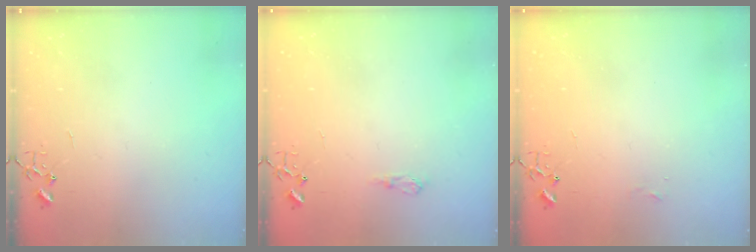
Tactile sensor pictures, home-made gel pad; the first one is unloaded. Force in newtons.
{"total": 5.4, "press": 5.4, "slide": 0.6}
{"total": 3.9, "press": 3.8, "slide": 0.6}